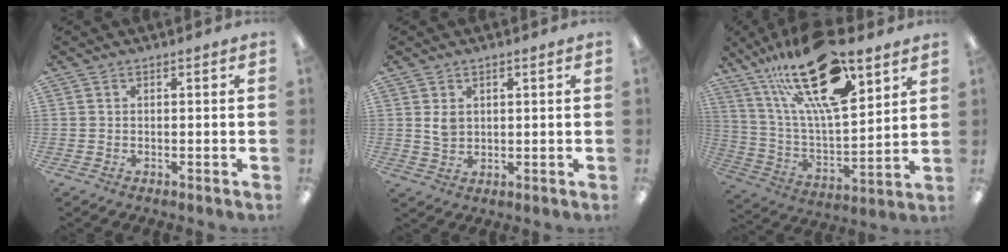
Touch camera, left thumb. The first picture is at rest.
{"total": 3.5, "force": [1.4, 2.5, 2.0], "torque": [-0.035, 0.000, 0.024]}
{"total": 27.6, "force": [16.7, 10.4, 19.3], "torque": [-0.334, -0.088, 0.284]}